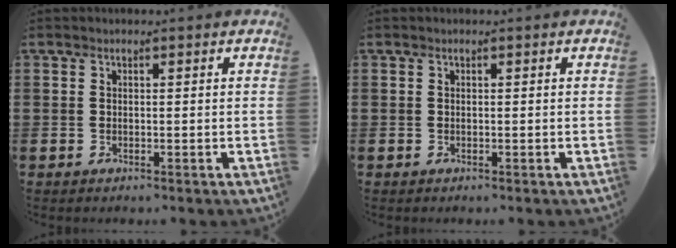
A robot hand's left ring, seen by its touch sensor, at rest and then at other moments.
{"total": 0.0}